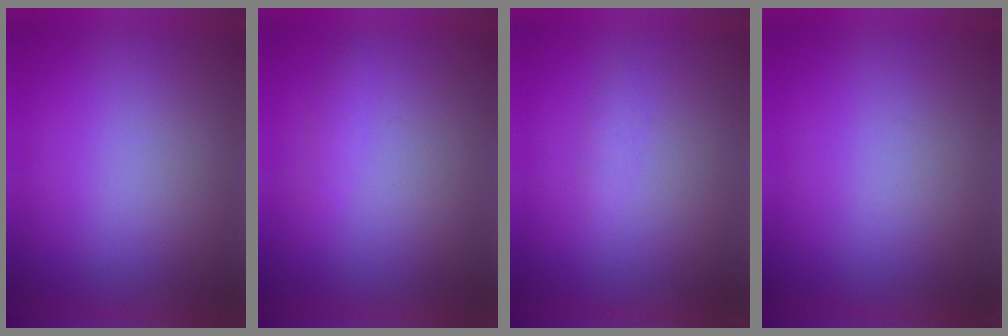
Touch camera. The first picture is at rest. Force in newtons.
{"total": 1.3}
{"total": 1.5}
{"total": 0.0}